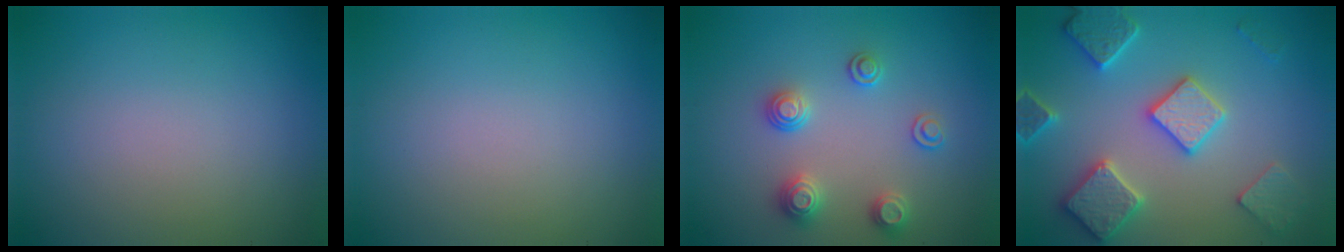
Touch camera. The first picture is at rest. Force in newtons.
{"total": 0.0}
{"total": 2.6, "press": 2.6, "slide": 0.4}
{"total": 5.1, "press": 4.9, "slide": 1.2}